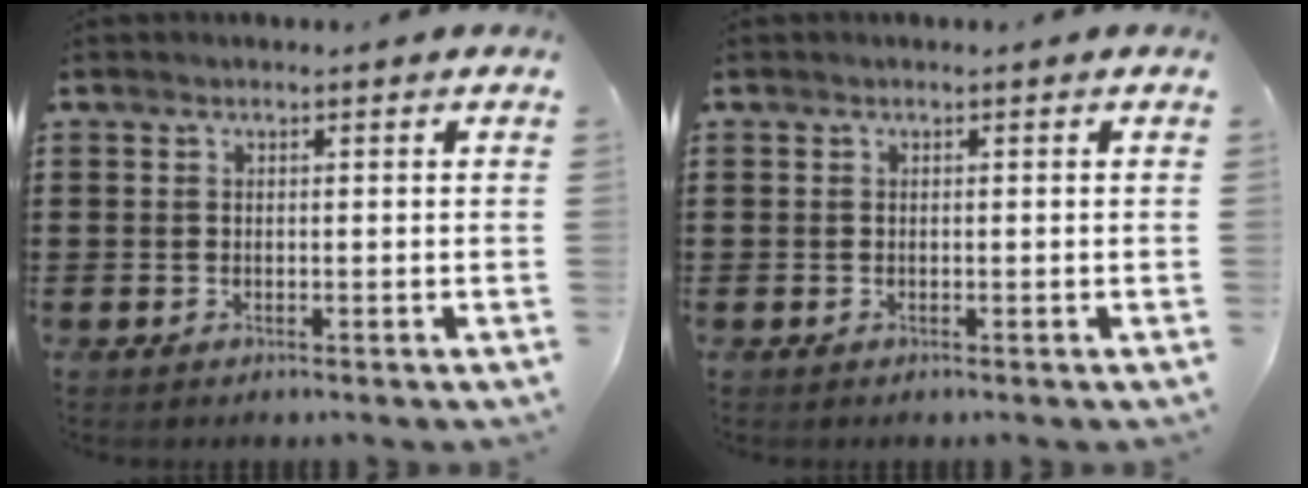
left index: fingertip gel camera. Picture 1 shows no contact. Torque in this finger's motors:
{"motor_torque": [0.00, 0.00, 0.00, 0.00]}